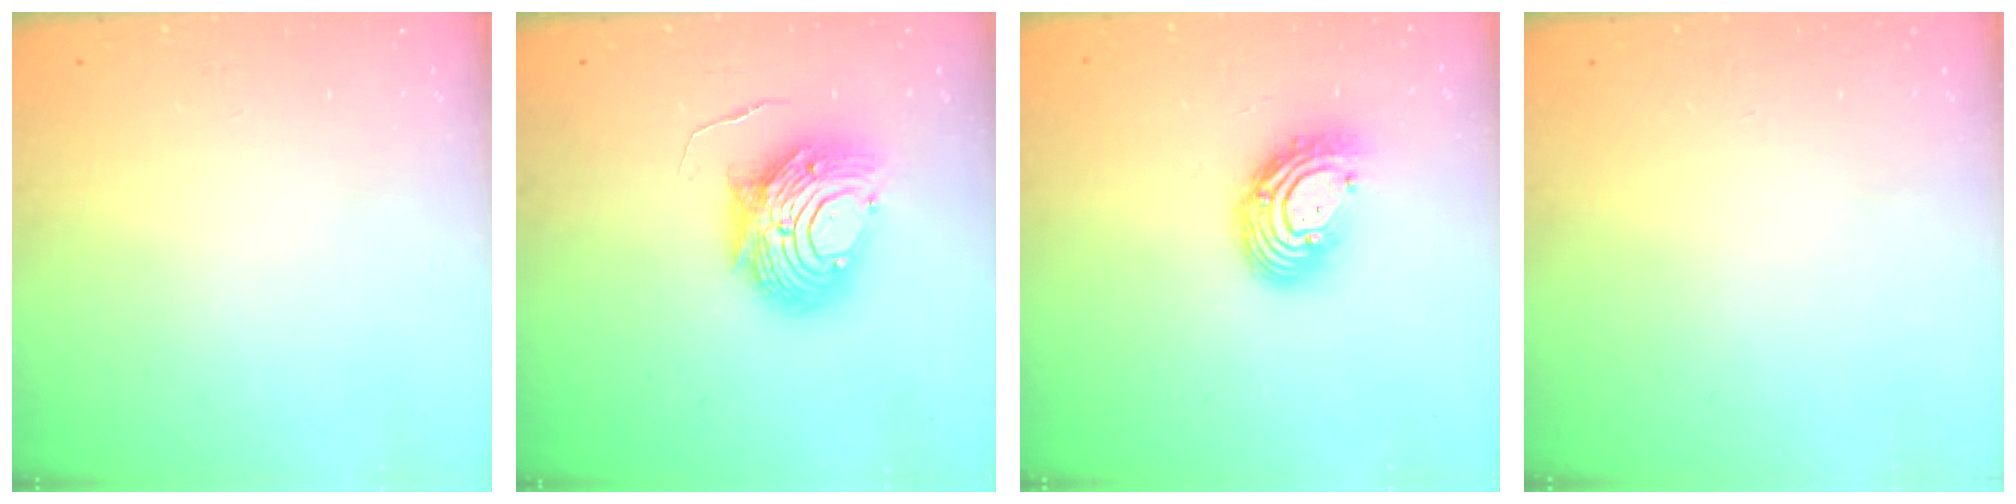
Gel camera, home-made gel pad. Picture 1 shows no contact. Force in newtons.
{"total": 10.5, "press": 10.5, "slide": 1.0}
{"total": 12.1, "press": 12.0, "slide": 1.1}
{"total": 0.0}